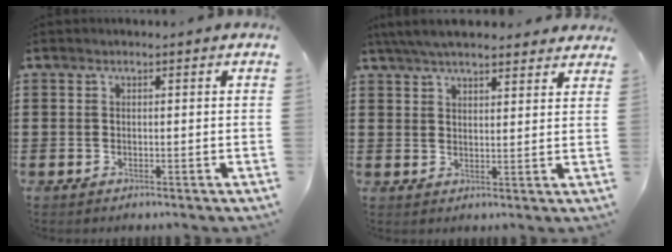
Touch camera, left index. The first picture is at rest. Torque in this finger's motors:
{"motor_torque": [2.14, 0.00, -0.07, -0.21]}